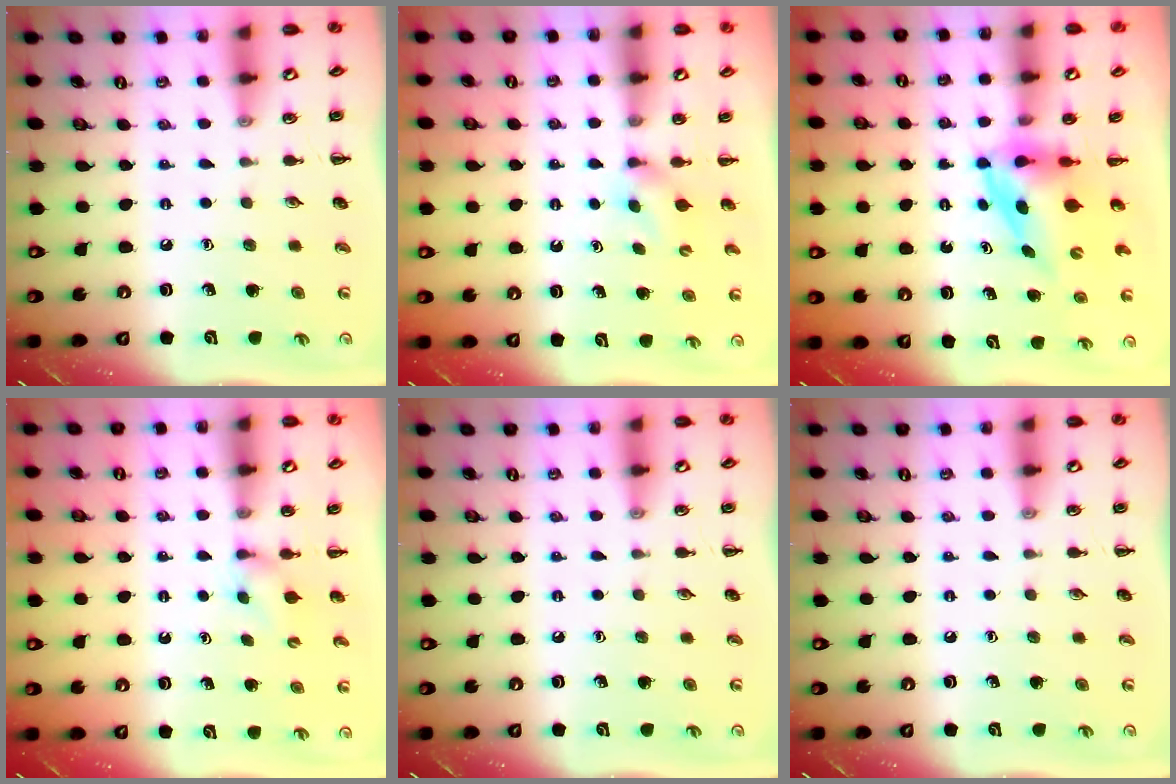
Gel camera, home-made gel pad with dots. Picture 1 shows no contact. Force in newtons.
{"total": 2.9, "press": 2.8, "slide": 0.9}
{"total": 4.0, "press": 3.9, "slide": 0.8}
{"total": 2.5, "press": 2.3, "slide": 1.0}
{"total": 0.0}
{"total": 0.0}